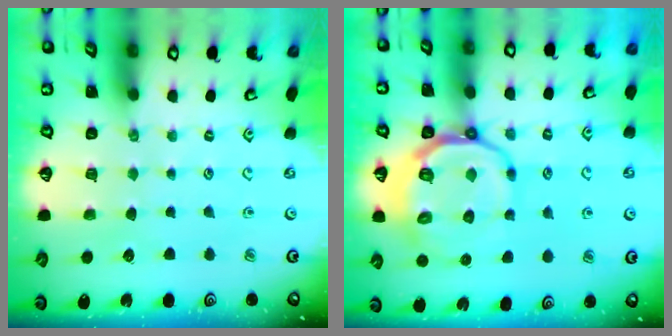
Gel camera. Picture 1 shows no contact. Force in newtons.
{"total": 13.7, "press": 13.4, "slide": 3.2}